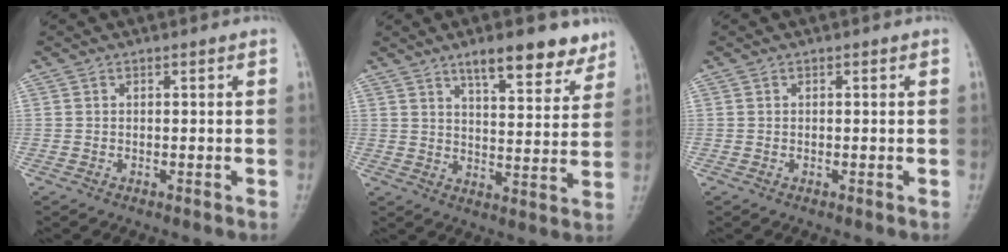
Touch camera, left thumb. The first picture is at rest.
{"total": 11.1, "force": [7.8, 3.7, 7.1], "torque": [-0.069, -0.045, 0.116]}
{"total": 0.0}